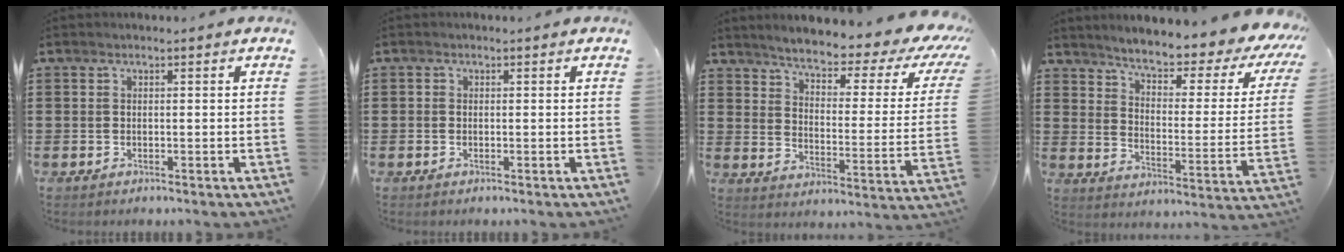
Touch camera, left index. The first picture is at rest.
{"total": 0.5, "force": [-0.3, 0.4, 0.2], "torque": [-0.004, 0.001, -0.007]}
{"total": 4.9, "force": [4.1, 0.4, 2.6], "torque": [-0.066, -0.035, 0.059]}
{"total": 5.2, "force": [4.4, 0.2, 2.7], "torque": [-0.067, -0.041, 0.064]}